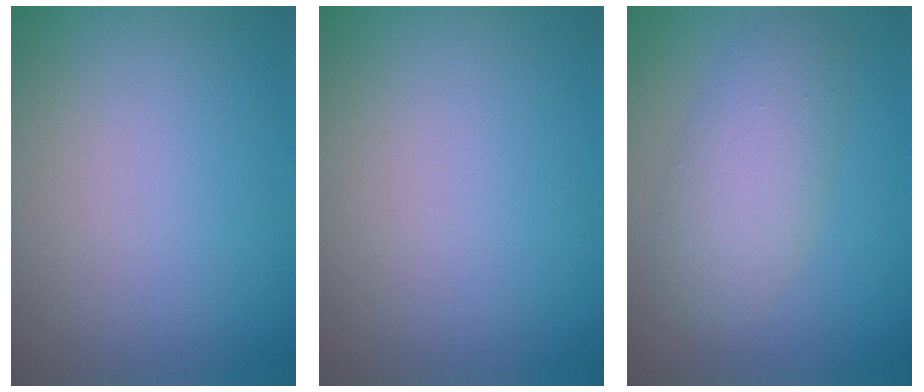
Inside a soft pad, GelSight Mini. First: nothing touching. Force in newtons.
{"total": 0.0}
{"total": 4.3, "press": 4.3, "slide": 0.2}